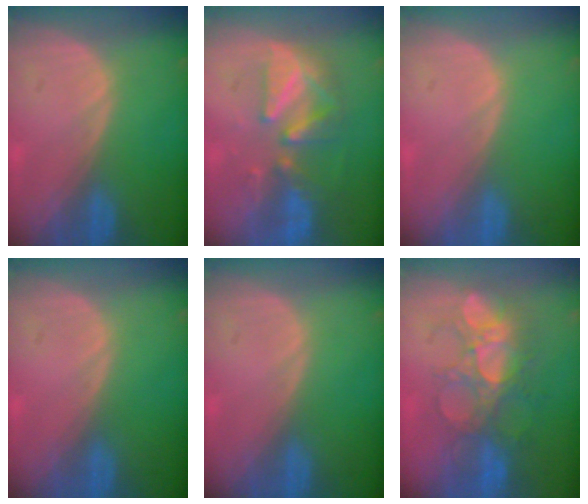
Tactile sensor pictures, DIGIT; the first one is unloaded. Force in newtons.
{"total": 8.1, "press": 7.9, "slide": 2.0}
{"total": 0.0}
{"total": 0.0}
{"total": 0.0}
{"total": 8.8, "press": 8.5, "slide": 2.3}